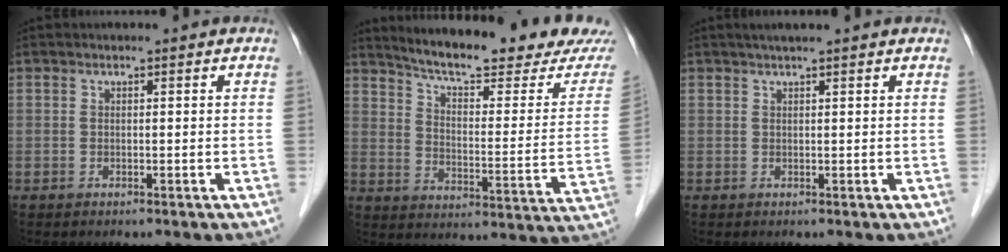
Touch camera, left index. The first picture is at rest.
{"total": 21.1, "force": [19.2, 1.3, 8.5], "torque": [-0.122, -0.059, 0.253]}
{"total": 3.1, "force": [2.5, -0.1, 1.8], "torque": [-0.021, 0.025, 0.039]}